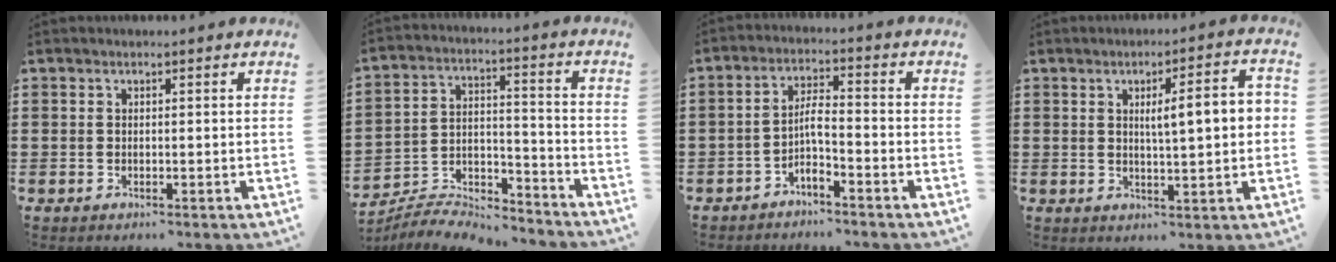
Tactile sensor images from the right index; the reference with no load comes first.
{"total": 6.7, "force": [-6.5, 1.1, 0.9], "torque": [-0.022, 0.012, -0.131]}
{"total": 3.6, "force": [-2.4, 0.7, 2.6], "torque": [-0.059, 0.006, -0.052]}
{"total": 6.3, "force": [1.0, 1.1, 6.1], "torque": [-0.097, -0.003, 0.009]}